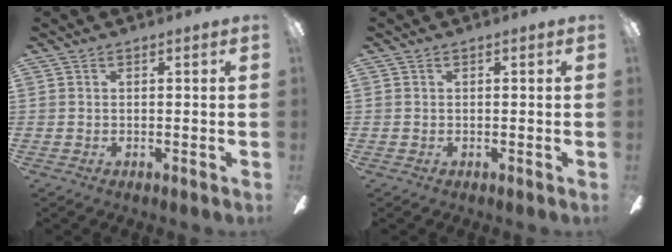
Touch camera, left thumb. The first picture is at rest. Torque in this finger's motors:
{"motor_torque": [0.00, 0.00, -0.06, 0.06, 0.00]}